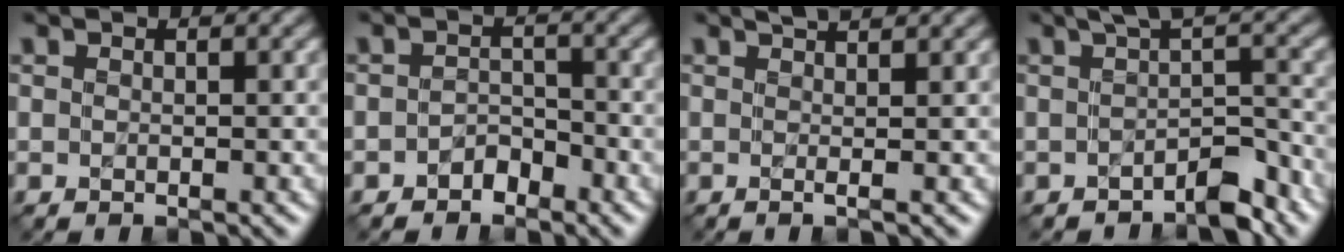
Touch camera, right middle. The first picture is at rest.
{"total": 1.7, "force": [-1.2, 1.0, 0.7], "torque": [-0.010, 0.008, -0.023]}
{"total": 3.7, "force": [1.7, 1.2, 3.1], "torque": [-0.026, 0.010, -0.013]}
{"total": 3.3, "force": [-1.5, 0.9, 2.8], "torque": [-0.030, 0.005, -0.024]}